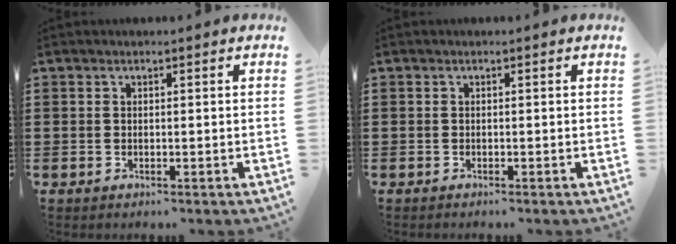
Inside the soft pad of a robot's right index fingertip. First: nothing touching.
{"total": 0.0}